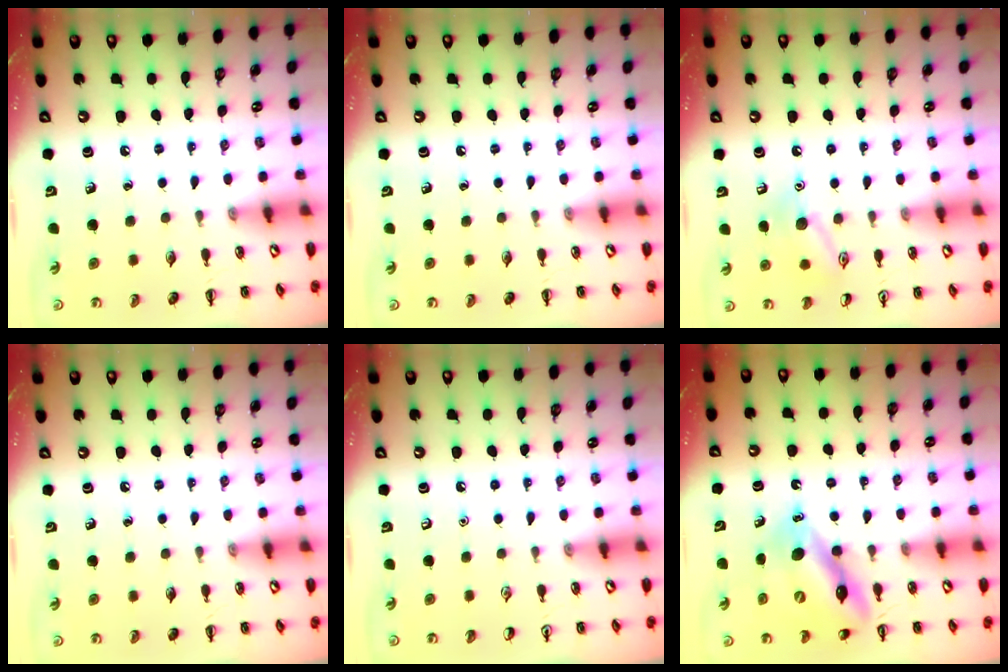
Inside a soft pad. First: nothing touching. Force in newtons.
{"total": 0.0}
{"total": 9.9, "press": 9.9, "slide": 0.8}
{"total": 0.0}
{"total": 0.0}
{"total": 11.4, "press": 10.9, "slide": 3.3}